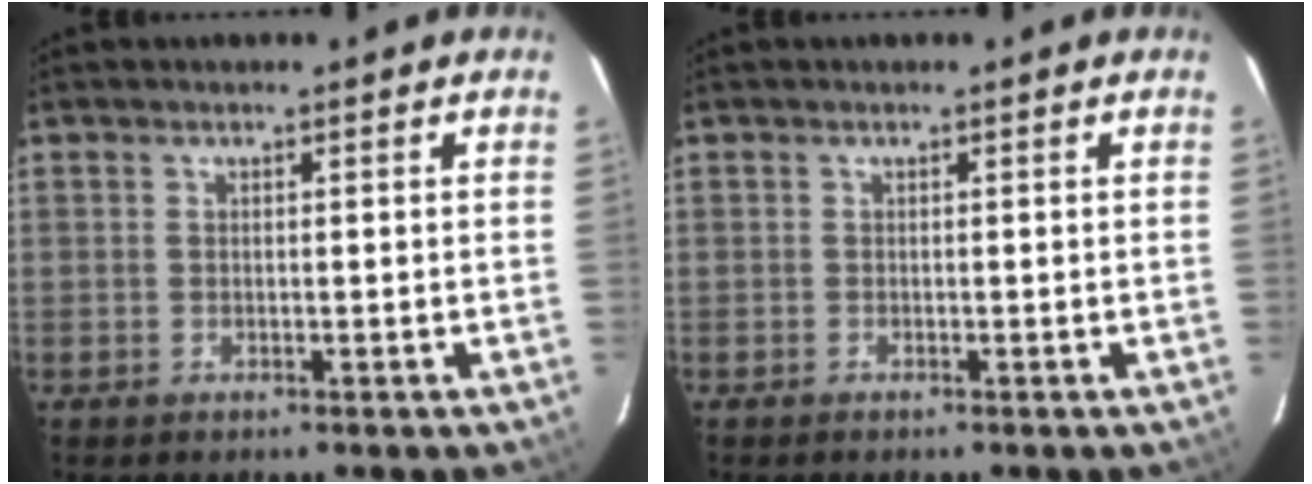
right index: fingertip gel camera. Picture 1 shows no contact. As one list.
[{"total": 0.0}]